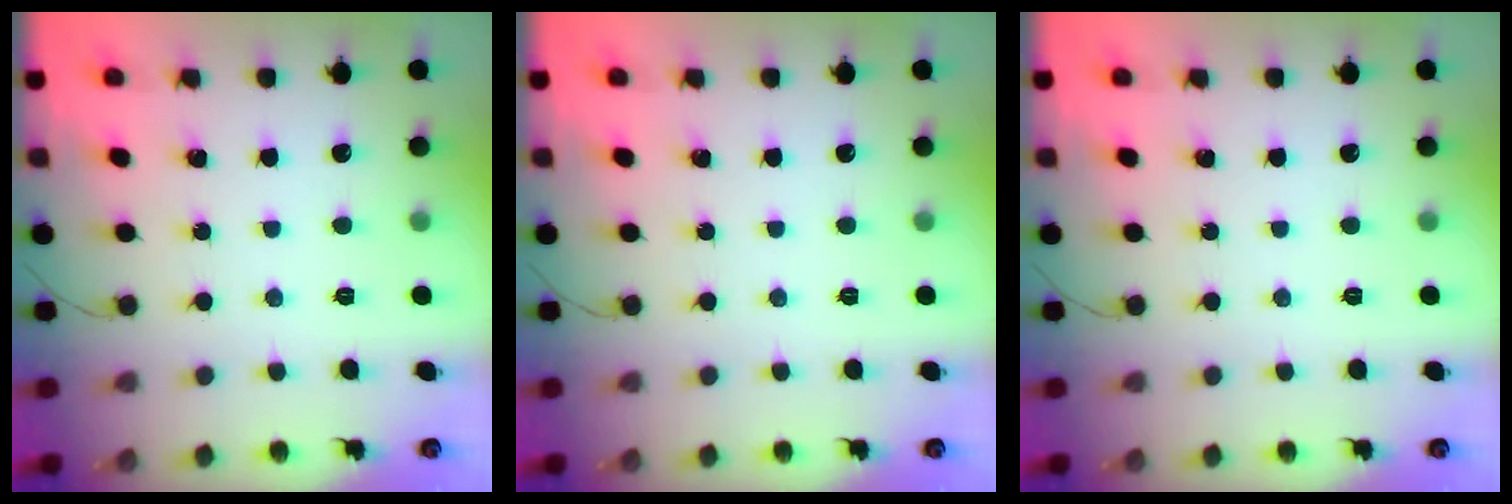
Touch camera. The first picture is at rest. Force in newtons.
{"total": 0.0}
{"total": 0.0}